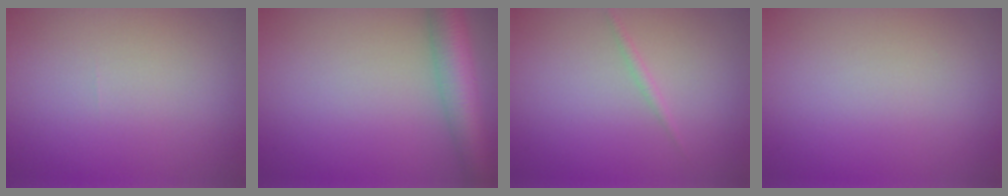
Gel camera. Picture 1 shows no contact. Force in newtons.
{"total": 5.7, "press": 5.7, "slide": 0.2}
{"total": 0.8, "press": 0.8, "slide": 0.1}
{"total": 0.0}